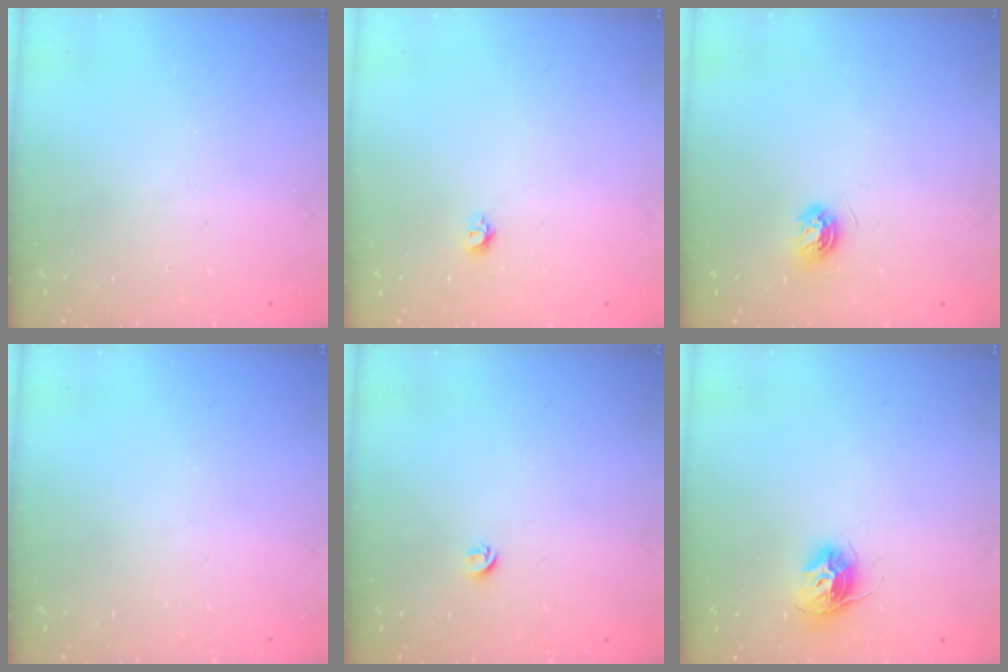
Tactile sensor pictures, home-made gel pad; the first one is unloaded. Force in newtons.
{"total": 3.9, "press": 3.9, "slide": 0.3}
{"total": 4.8, "press": 4.8, "slide": 0.6}
{"total": 0.0}
{"total": 4.3, "press": 4.3, "slide": 0.4}
{"total": 10.3, "press": 10.3, "slide": 0.8}